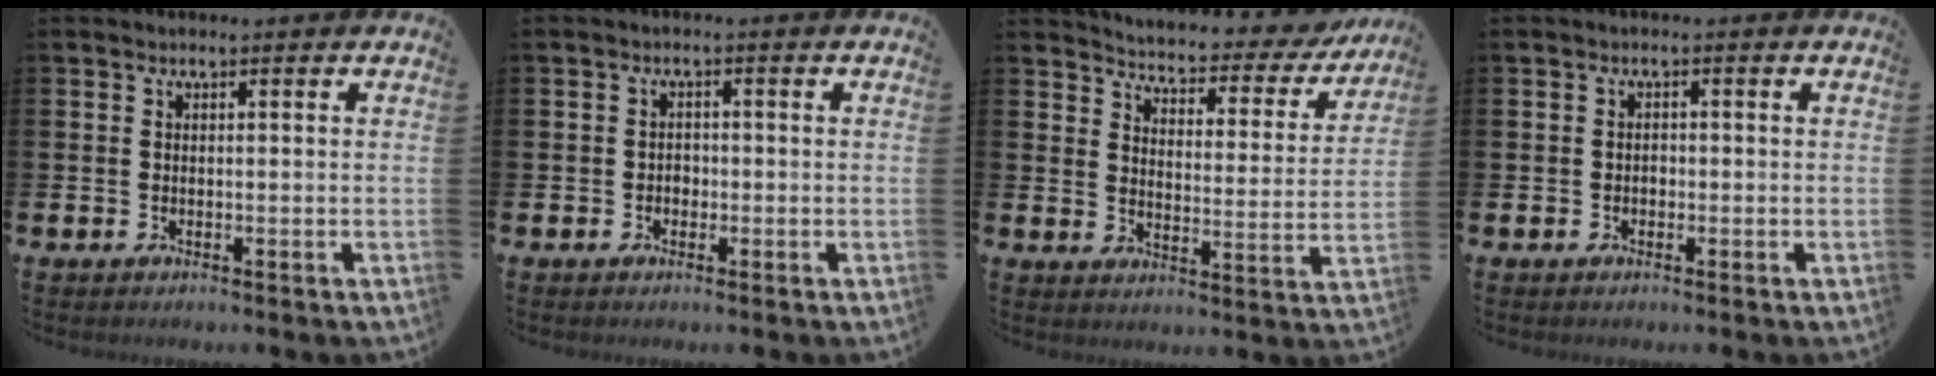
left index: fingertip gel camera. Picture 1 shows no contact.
{"total": 1.3, "force": [-0.4, 1.1, 0.5], "torque": [-0.002, 0.002, -0.012]}
{"total": 3.8, "force": [3.6, 1.0, 0.4], "torque": [-0.025, -0.039, 0.051]}
{"total": 0.8, "force": [-0.3, 0.7, 0.3], "torque": [-0.006, 0.003, -0.007]}